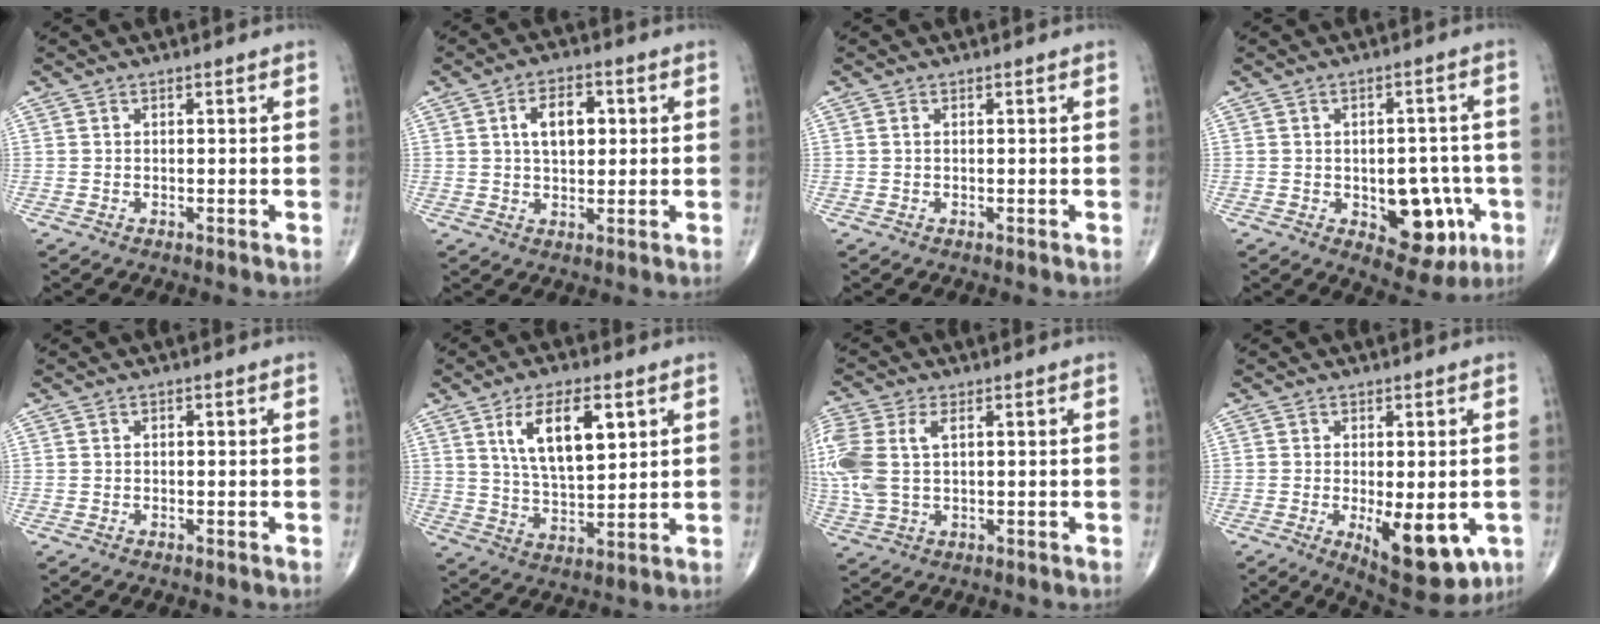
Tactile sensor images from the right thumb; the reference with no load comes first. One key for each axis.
{"total": 7.3, "fx": 1.6, "fy": 4.1, "fz": 5.8, "tx": -0.083, "ty": 0.002, "tz": 0.026}
{"total": 0.0}
{"total": 11.4, "fx": -3.4, "fy": 6.6, "fz": 8.6, "tx": -0.063, "ty": 0.016, "tz": -0.032}
{"total": 0.0}
{"total": 12.4, "fx": 4.9, "fy": 5.2, "fz": 10.2, "tx": -0.167, "ty": -0.021, "tz": 0.096}
{"total": 11.7, "fx": 2.3, "fy": 6.7, "fz": 9.2, "tx": -0.256, "ty": 0.016, "tz": 0.050}
{"total": 11.7, "fx": -3.3, "fy": 4.9, "fz": 10.1, "tx": -0.125, "ty": -0.019, "tz": -0.034}